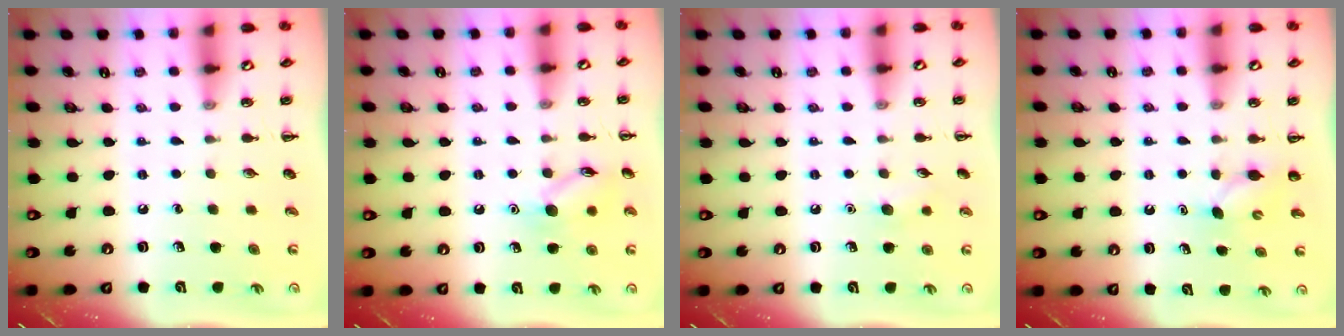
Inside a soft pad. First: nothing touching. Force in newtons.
{"total": 9.7, "press": 9.7, "slide": 0.5}
{"total": 4.9, "press": 4.8, "slide": 1.3}
{"total": 3.5, "press": 3.4, "slide": 0.8}